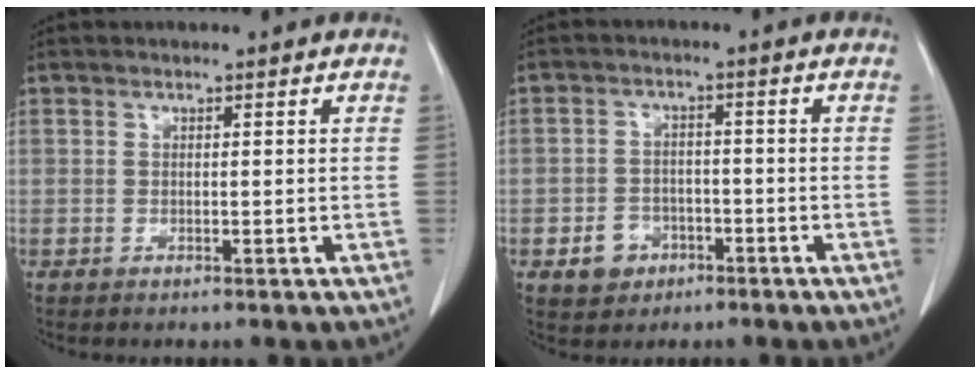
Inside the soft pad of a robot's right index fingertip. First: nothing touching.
{"total": 4.6, "force": [-2.2, 3.8, 1.5], "torque": [-0.023, 0.008, -0.028]}